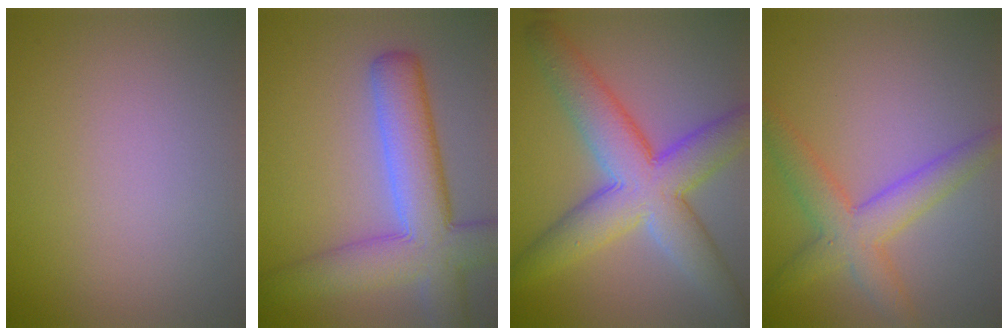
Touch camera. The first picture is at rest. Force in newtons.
{"total": 8.3, "press": 8.3, "slide": 0.6}
{"total": 9.0, "press": 9.0, "slide": 0.5}
{"total": 4.7, "press": 4.7, "slide": 0.2}